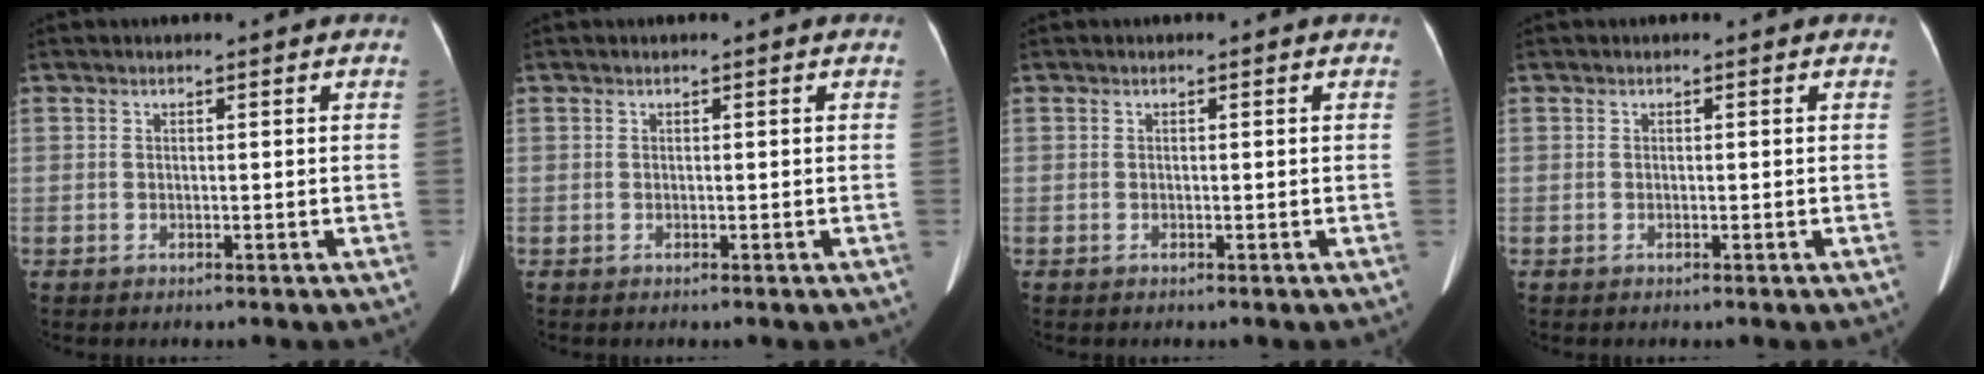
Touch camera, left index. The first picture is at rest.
{"total": 0.0}
{"total": 0.0}
{"total": 0.0}